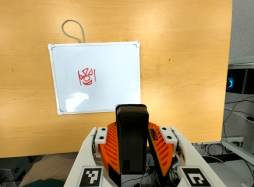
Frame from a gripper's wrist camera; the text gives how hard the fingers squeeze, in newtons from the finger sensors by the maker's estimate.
{"total": 6.5, "left": 5.3, "right": 7.8}